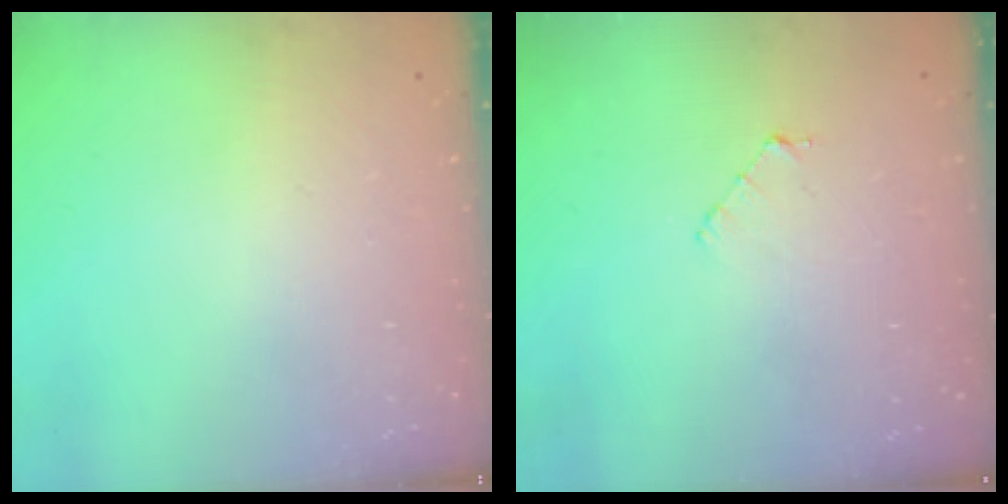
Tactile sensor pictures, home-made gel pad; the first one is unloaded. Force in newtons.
{"total": 3.5, "press": 3.5, "slide": 0.3}